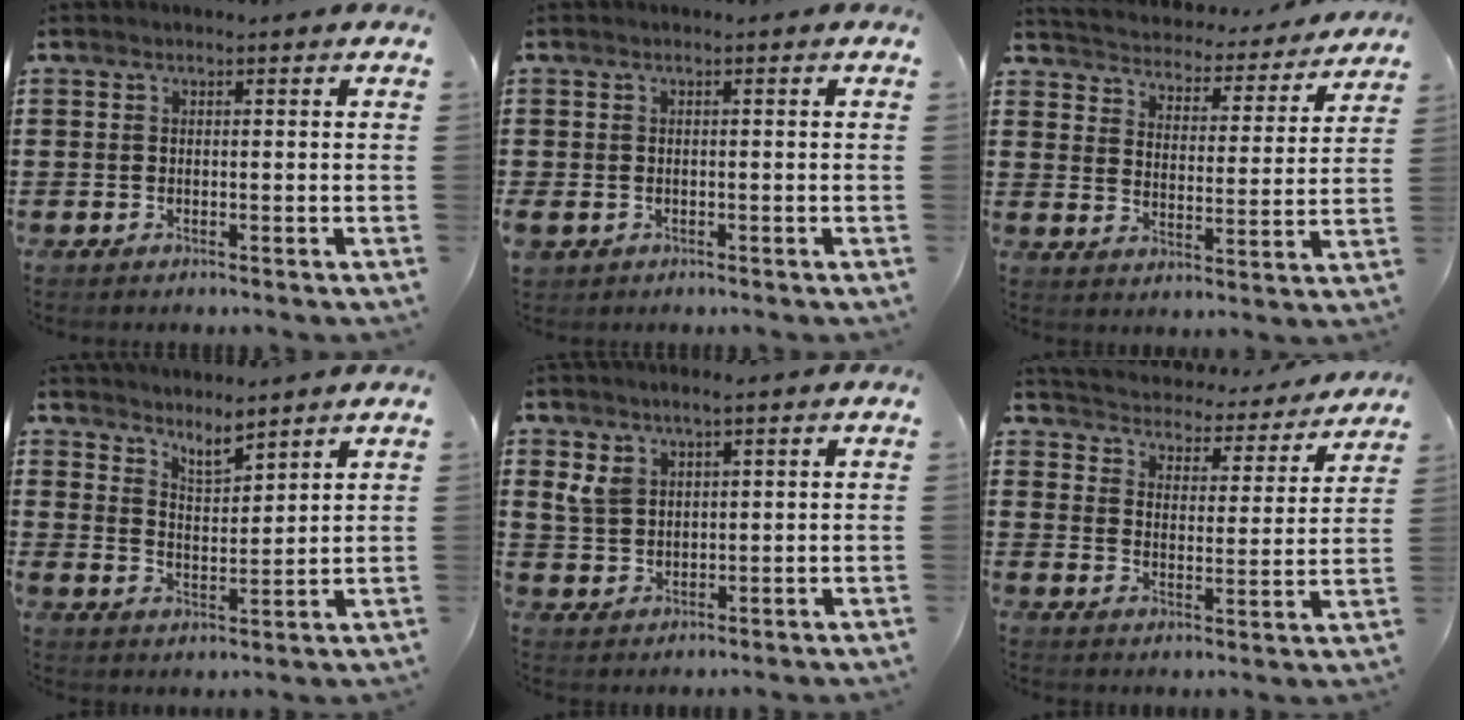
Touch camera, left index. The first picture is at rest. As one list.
[{"total": 0.9, "force": [-0.5, 0.7, 0.1], "torque": [-0.015, 0.001, -0.014]}, {"total": 3.4, "force": [3.4, 0.1, -0.4], "torque": [-0.019, -0.035, 0.049]}, {"total": 4.2, "force": [4.1, 0.2, 0.8], "torque": [-0.029, -0.015, 0.074]}, {"total": 3.8, "force": [2.2, 2.2, 2.1], "torque": [-0.051, 0.008, 0.039]}, {"total": 3.1, "force": [3.1, 0.2, -0.4], "torque": [-0.018, -0.035, 0.044]}]